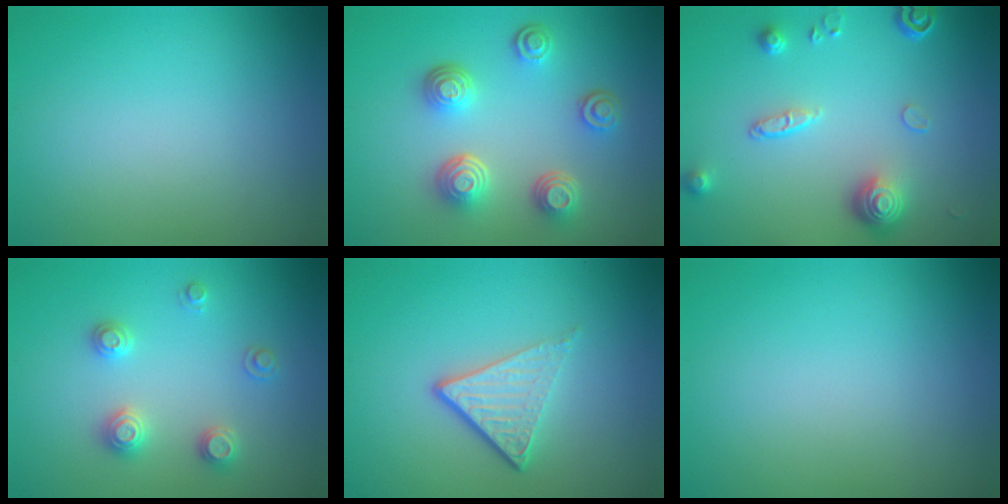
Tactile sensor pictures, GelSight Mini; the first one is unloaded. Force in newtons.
{"total": 4.5, "press": 3.5, "slide": 2.8}
{"total": 4.2, "press": 3.2, "slide": 2.7}
{"total": 2.5, "press": 2.5, "slide": 0.3}
{"total": 3.9, "press": 2.5, "slide": 3.0}
{"total": 0.0}